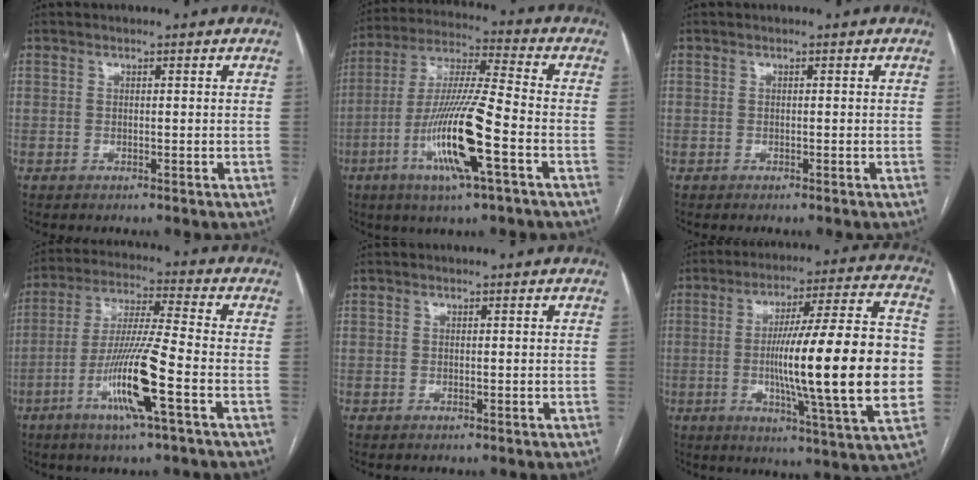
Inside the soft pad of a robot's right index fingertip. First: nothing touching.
{"total": 15.4, "force": [-5.4, 0.5, 14.5], "torque": [-0.290, -0.012, -0.103]}
{"total": 0.0}
{"total": 12.4, "force": [-4.8, -0.5, 11.5], "torque": [-0.227, -0.012, -0.093]}
{"total": 0.0}
{"total": 23.3, "force": [-2.0, 1.0, 23.2], "torque": [-0.324, 0.011, -0.035]}